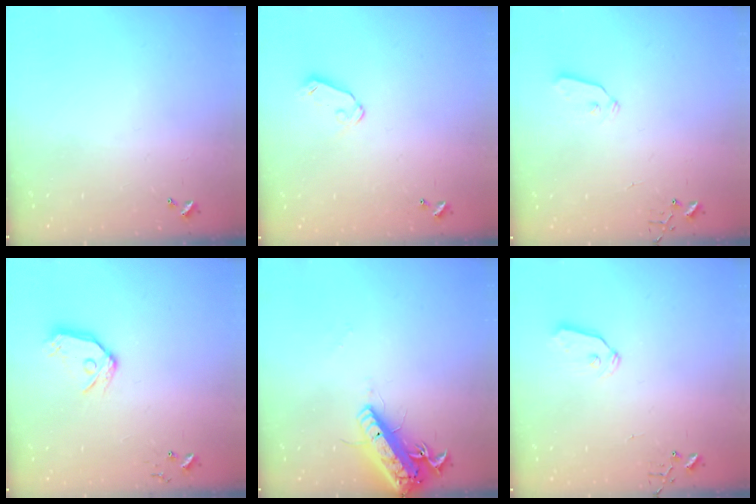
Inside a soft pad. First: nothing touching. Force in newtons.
{"total": 5.8, "press": 5.8, "slide": 0.5}
{"total": 4.3, "press": 4.3, "slide": 0.3}
{"total": 11.3, "press": 11.2, "slide": 1.4}
{"total": 17.2, "press": 16.8, "slide": 3.6}
{"total": 6.3, "press": 6.3, "slide": 0.1}